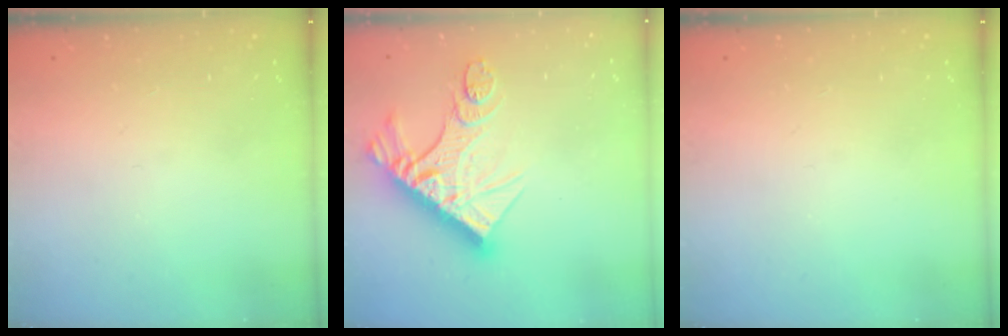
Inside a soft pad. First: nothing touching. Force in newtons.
{"total": 18.6, "press": 18.5, "slide": 2.1}
{"total": 0.0}